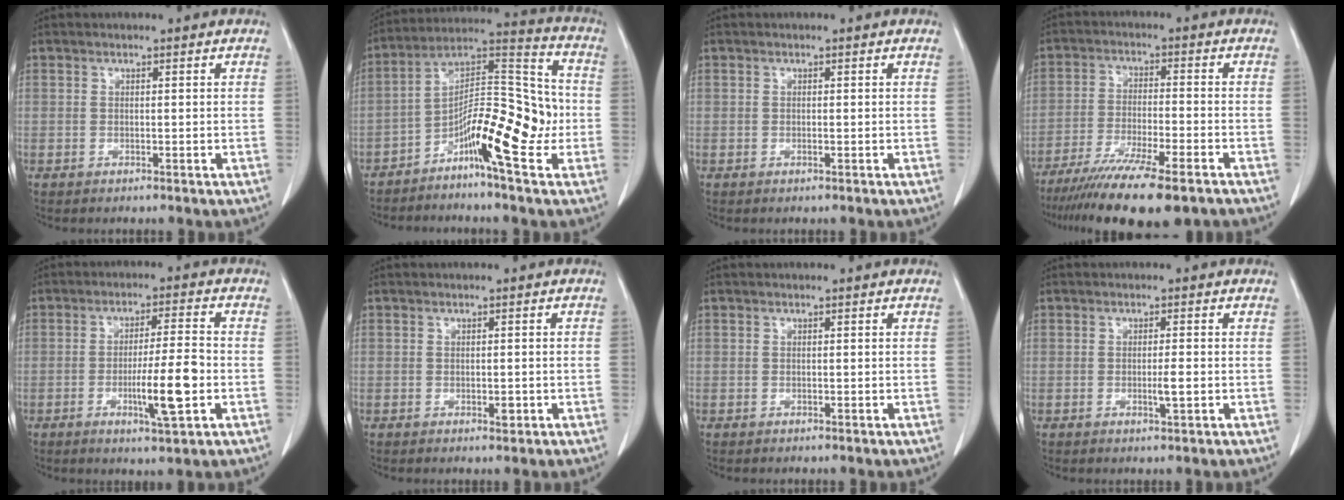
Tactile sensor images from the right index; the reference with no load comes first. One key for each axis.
{"total": 14.0, "fx": -5.0, "fy": 3.0, "fz": 12.7, "tx": -0.206, "ty": 0.029, "tz": -0.088}
{"total": 0.0}
{"total": 16.7, "fx": -12.8, "fy": 2.1, "fz": 10.6, "tx": -0.171, "ty": -0.037, "tz": -0.203}
{"total": 8.6, "fx": -2.4, "fy": 0.4, "fz": 8.3, "tx": -0.137, "ty": -0.005, "tz": -0.039}
{"total": 1.3, "fx": -0.5, "fy": 0.6, "fz": 1.0, "tx": -0.012, "ty": 0.000, "tz": -0.003}
{"total": 0.0}
{"total": 2.1, "fx": -0.5, "fy": 0.1, "fz": 2.0, "tx": -0.034, "ty": -0.002, "tz": -0.008}